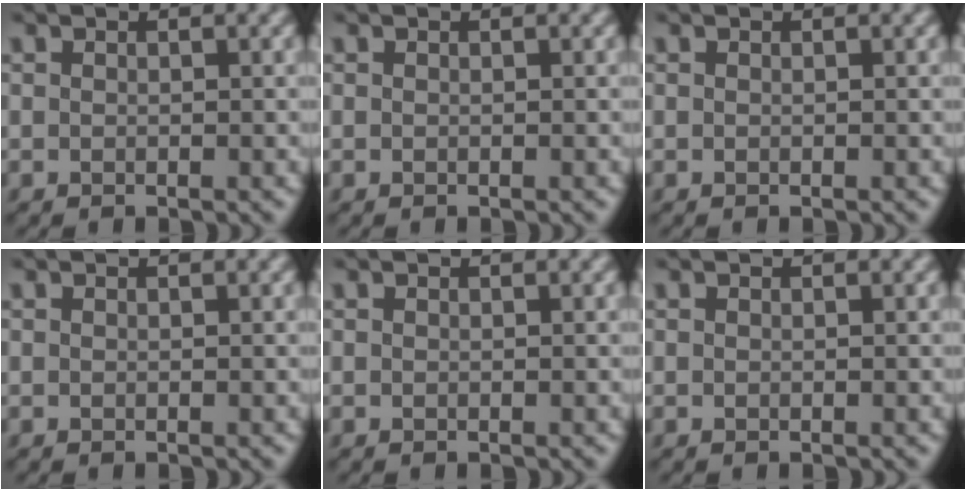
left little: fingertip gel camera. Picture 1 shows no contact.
{"total": 0.0}
{"total": 0.0}
{"total": 0.0}
{"total": 0.0}
{"total": 0.0}